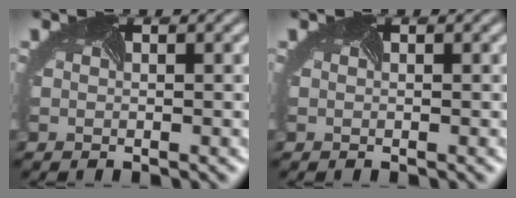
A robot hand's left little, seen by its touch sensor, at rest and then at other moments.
{"total": 0.0}